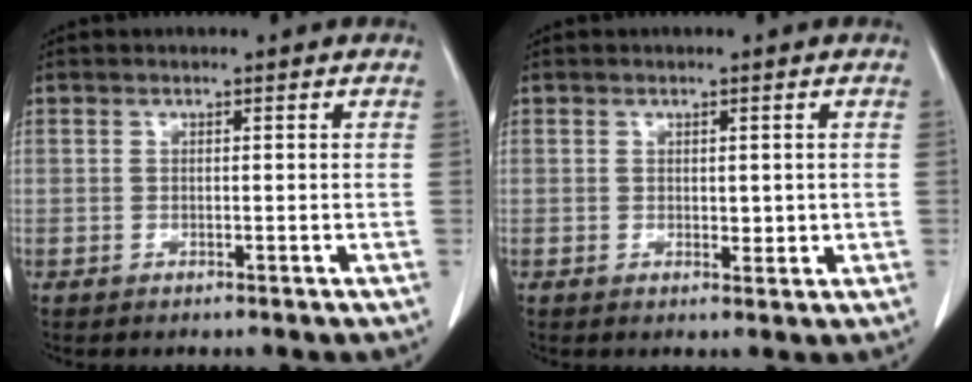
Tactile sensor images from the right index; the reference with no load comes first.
{"total": 1.8, "force": [0.2, 1.1, 1.4], "torque": [-0.018, -0.005, 0.006]}